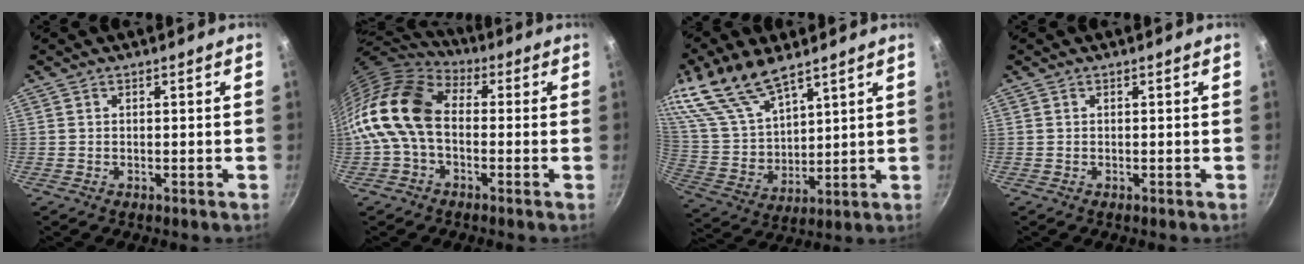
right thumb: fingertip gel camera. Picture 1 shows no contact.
{"total": 15.6, "force": [-1.1, 10.5, 11.5], "torque": [-0.212, 0.036, -0.041]}
{"total": 16.4, "force": [11.6, 7.0, 9.2], "torque": [-0.164, -0.049, 0.246]}
{"total": 0.0}